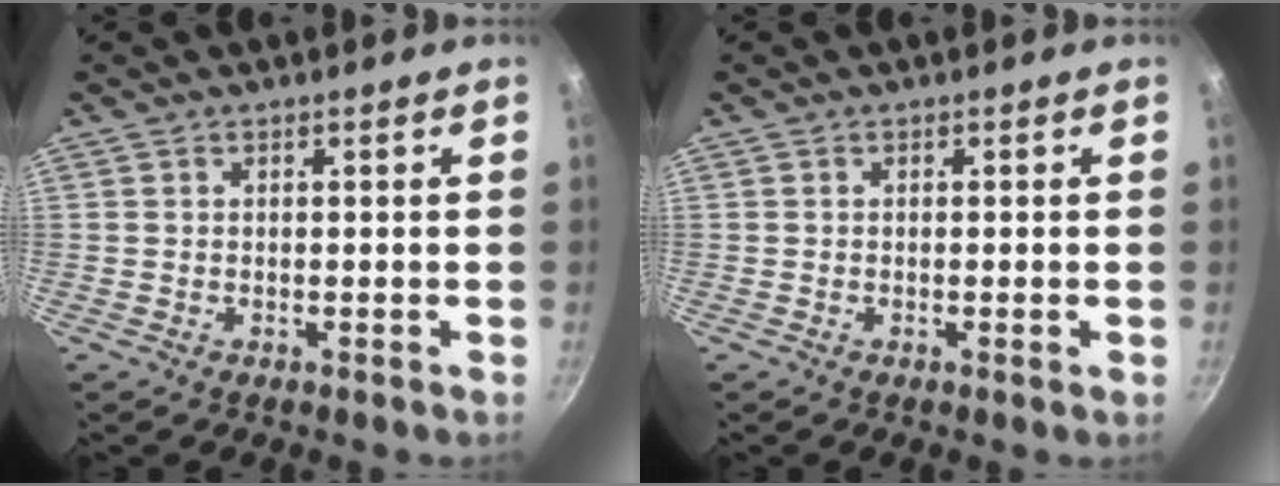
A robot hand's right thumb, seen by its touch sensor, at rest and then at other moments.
{"total": 0.7, "force": [-0.2, 0.0, 0.7], "torque": [-0.013, -0.001, -0.005]}